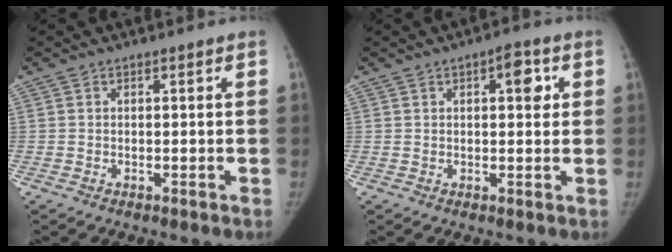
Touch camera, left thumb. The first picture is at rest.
{"total": 4.7, "force": [1.4, 2.2, 3.9], "torque": [-0.036, 0.001, 0.014]}